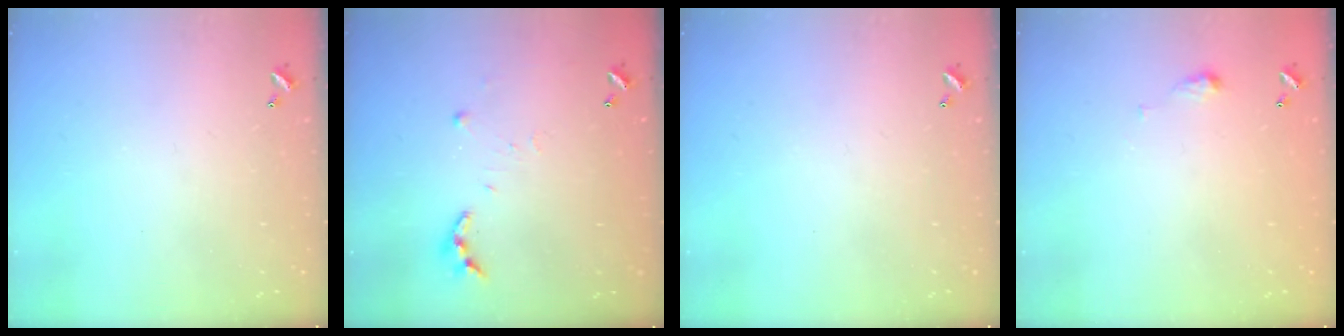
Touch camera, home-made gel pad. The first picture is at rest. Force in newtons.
{"total": 5.8, "press": 5.8, "slide": 0.6}
{"total": 0.0}
{"total": 2.9, "press": 2.9, "slide": 0.5}